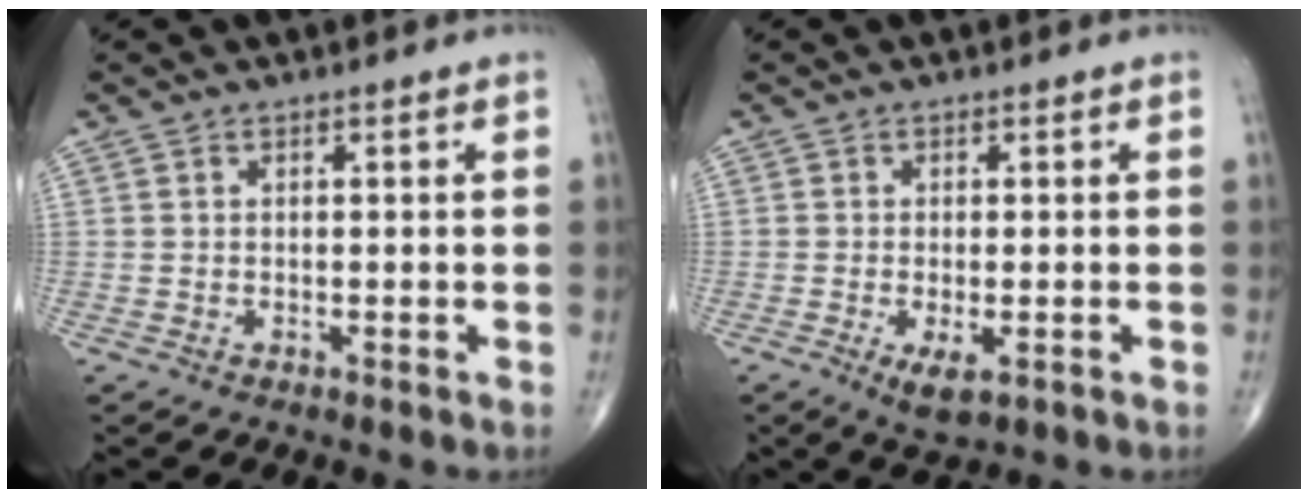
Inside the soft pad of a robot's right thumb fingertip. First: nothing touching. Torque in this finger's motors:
{"motor_torque": [-0.18, -0.06, 0.19, 0.21, 0.03]}